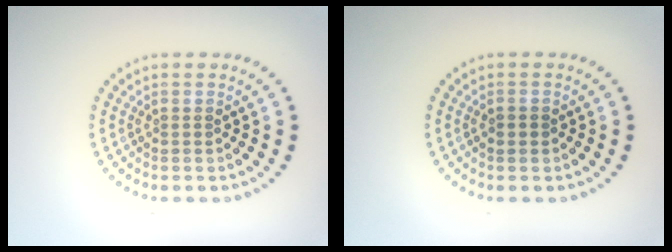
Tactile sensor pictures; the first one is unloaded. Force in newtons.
{"total": 1.3, "press": 1.3, "slide": 0.2}